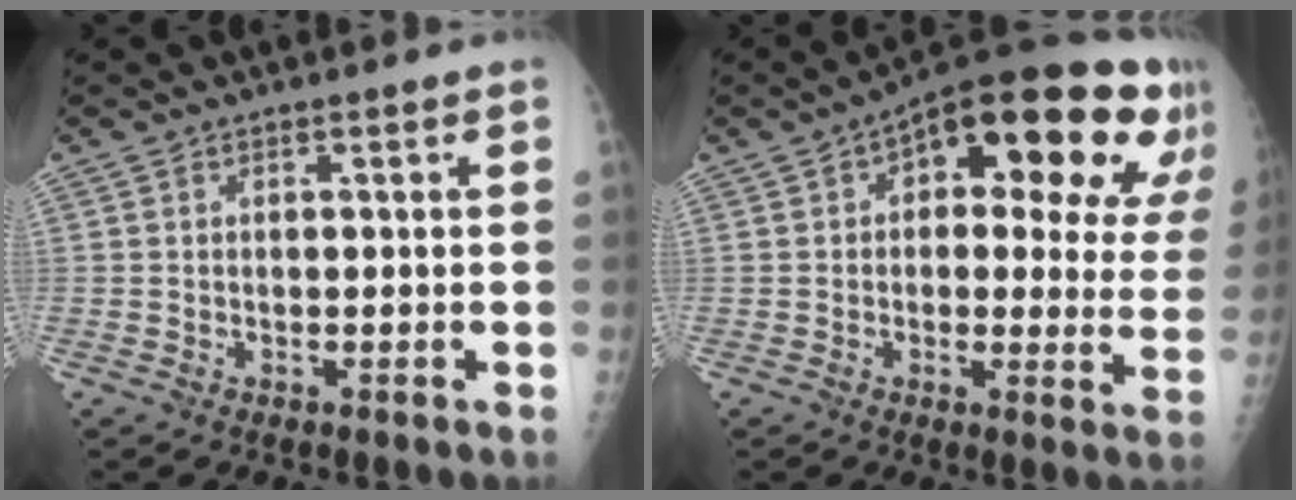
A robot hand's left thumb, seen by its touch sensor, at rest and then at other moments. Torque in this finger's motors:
{"motor_torque": [0.35, 0.89, 0.12, -0.02, 0.17]}